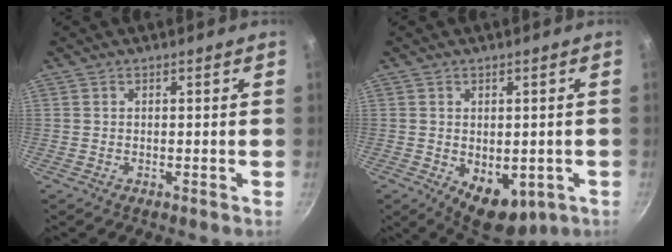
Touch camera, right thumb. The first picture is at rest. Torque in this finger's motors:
{"motor_torque": [-0.19, 0.57, -0.16, 0.22, 0.05]}